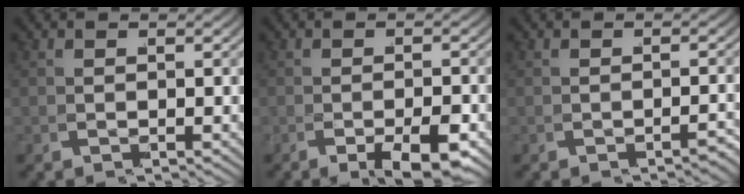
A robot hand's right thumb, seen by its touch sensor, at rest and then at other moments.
{"total": 3.2, "force": [-1.8, -0.1, 2.6], "torque": [-0.050, -0.004, -0.027]}
{"total": 1.5, "force": [-1.5, -0.4, -0.1], "torque": [-0.018, -0.007, -0.019]}